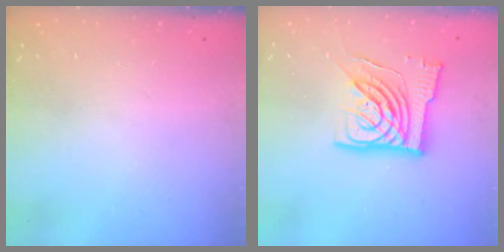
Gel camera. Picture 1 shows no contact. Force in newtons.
{"total": 14.1, "press": 13.9, "slide": 2.0}